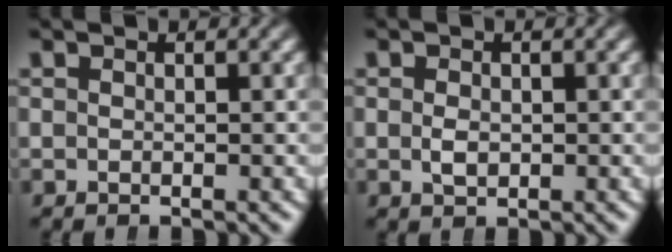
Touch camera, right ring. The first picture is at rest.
{"total": 0.6, "force": [-0.1, 0.3, 0.5], "torque": [-0.014, -0.011, 0.004]}